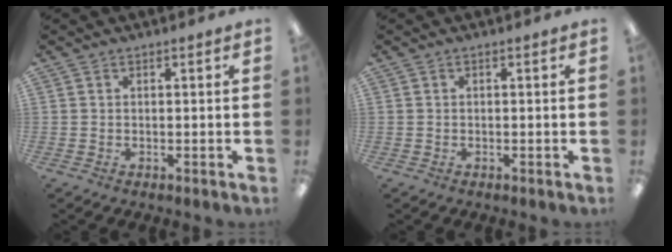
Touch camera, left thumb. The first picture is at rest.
{"total": 0.0}